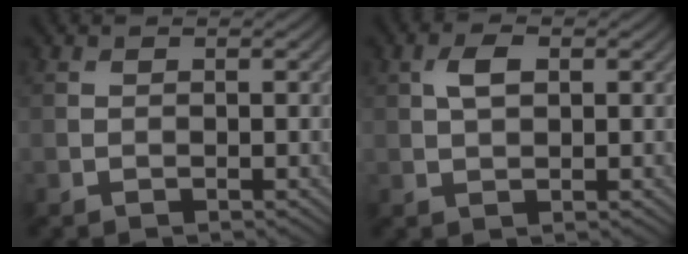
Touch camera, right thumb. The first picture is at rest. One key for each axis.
{"total": 2.8, "fx": 0.7, "fy": 1.5, "fz": 2.3, "tx": -0.049, "ty": 0.003, "tz": 0.012}